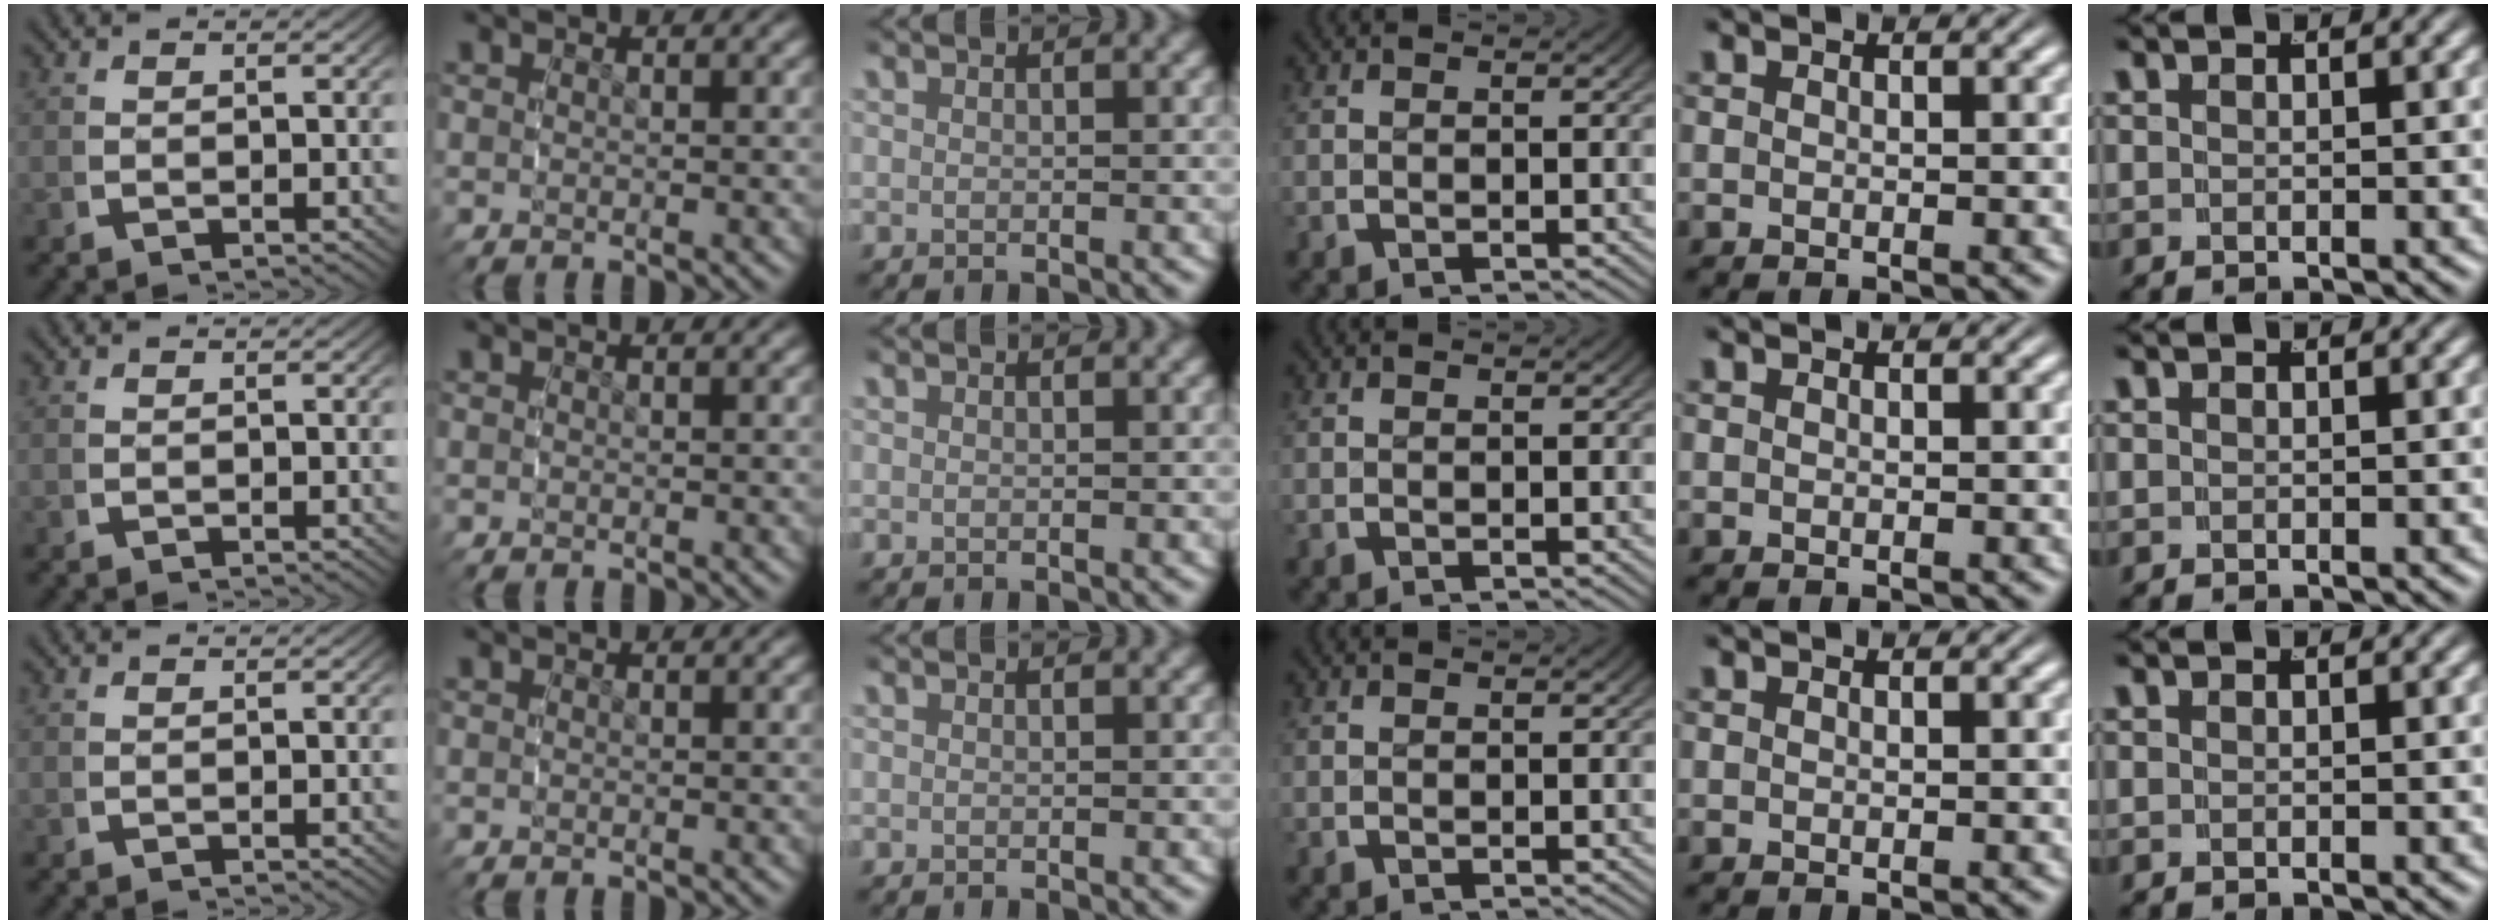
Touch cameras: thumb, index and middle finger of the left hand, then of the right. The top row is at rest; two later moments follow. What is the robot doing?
{"motion": "grasp_and_lifting", "object": "bowl"}